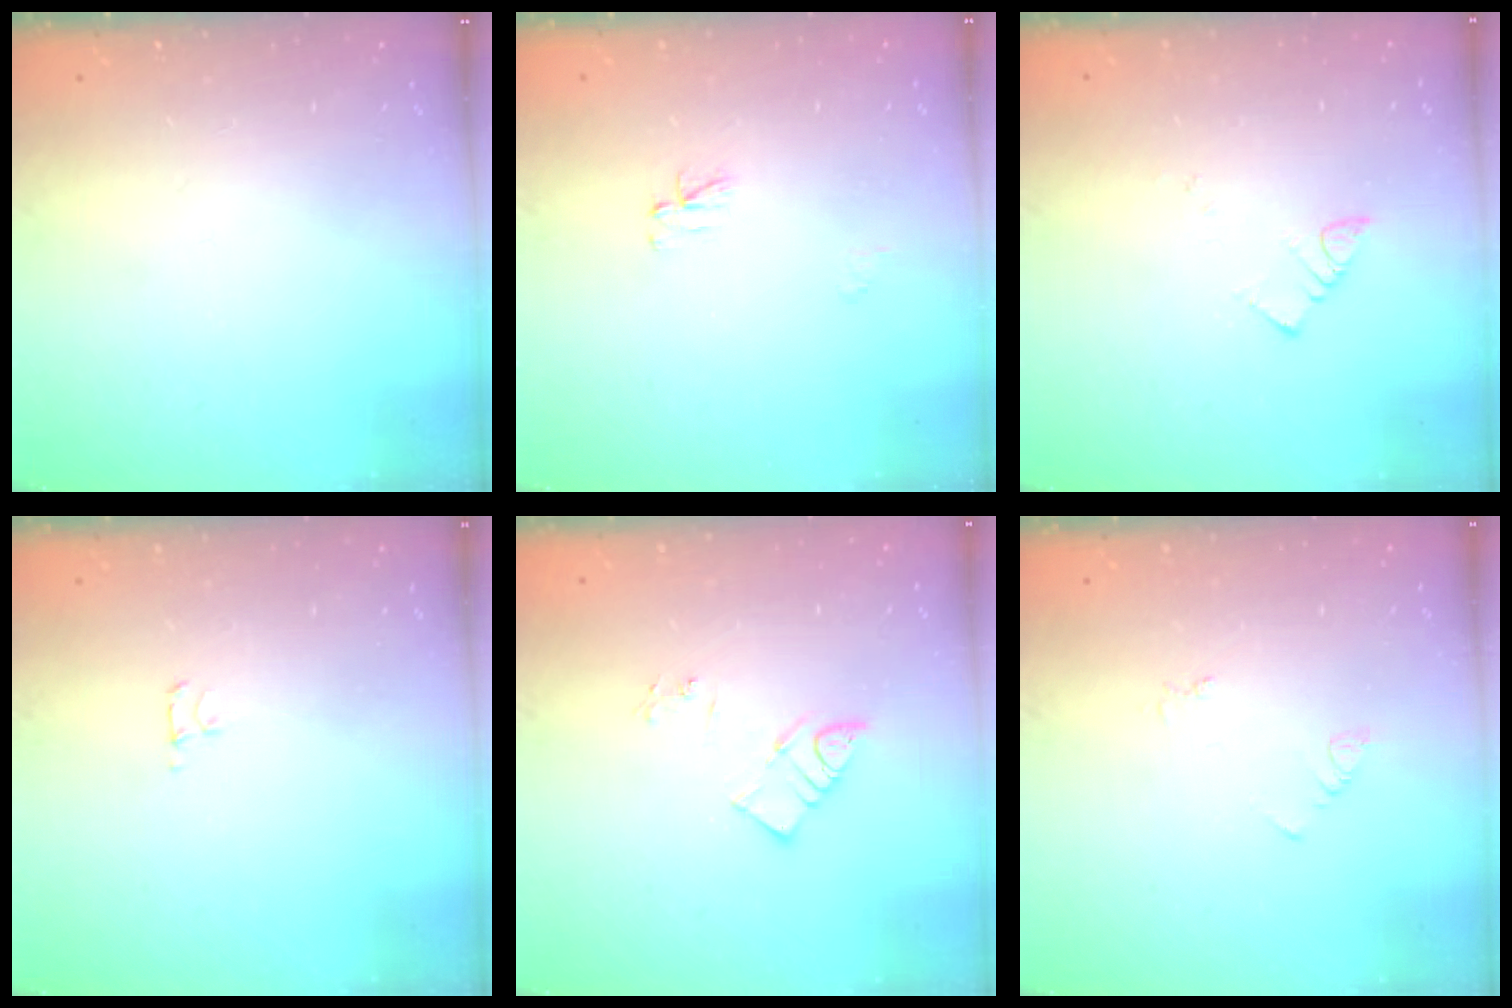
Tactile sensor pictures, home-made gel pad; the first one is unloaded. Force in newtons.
{"total": 3.0, "press": 3.0, "slide": 0.4}
{"total": 3.8, "press": 3.8, "slide": 0.2}
{"total": 2.7, "press": 2.7, "slide": 0.3}
{"total": 6.0, "press": 6.0, "slide": 0.2}
{"total": 2.9, "press": 2.9, "slide": 0.4}